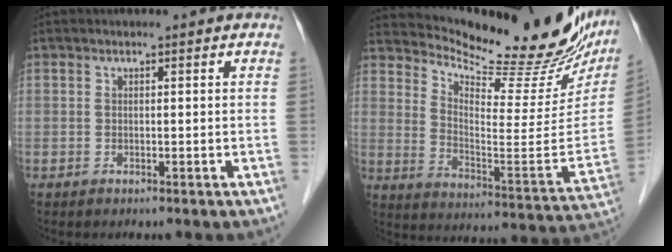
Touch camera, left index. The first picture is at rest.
{"total": 26.4, "force": [23.3, 5.8, 11.0], "torque": [-0.168, -0.073, 0.308]}